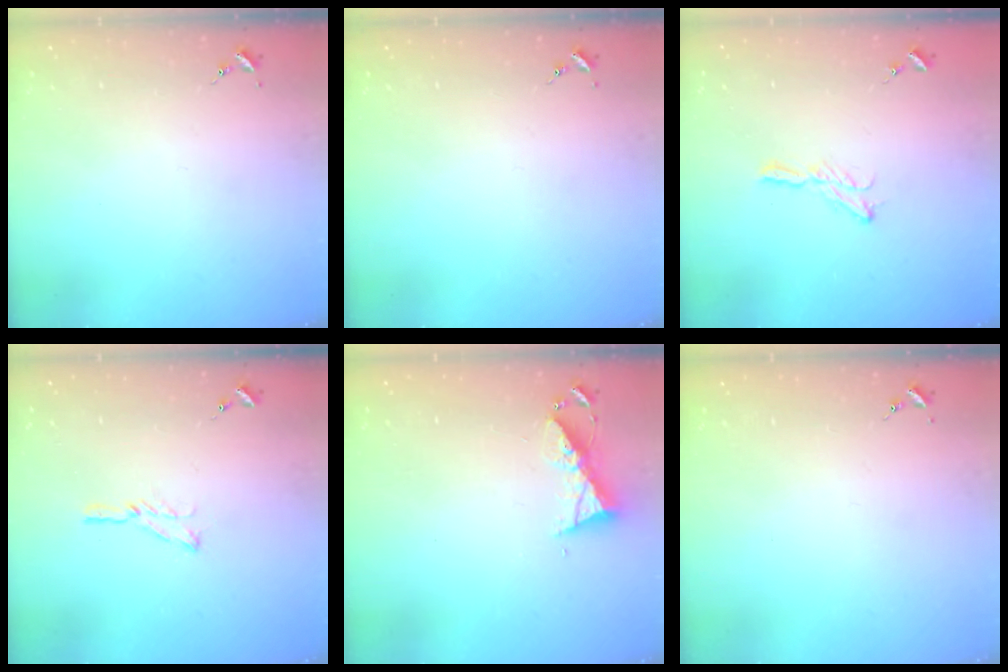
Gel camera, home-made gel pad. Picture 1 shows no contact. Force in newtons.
{"total": 0.0}
{"total": 6.3, "press": 6.3, "slide": 0.3}
{"total": 6.4, "press": 6.3, "slide": 0.6}
{"total": 7.4, "press": 7.4, "slide": 0.4}
{"total": 0.0}